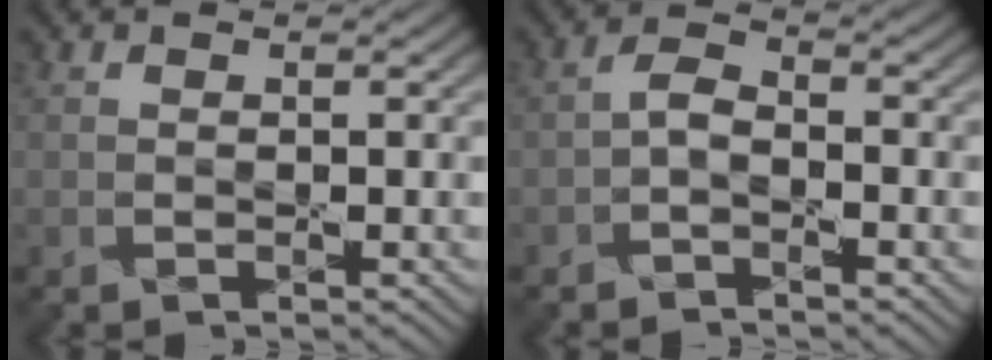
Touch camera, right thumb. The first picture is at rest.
{"total": 2.3, "force": [-1.2, 1.1, 1.6], "torque": [-0.032, 0.008, -0.031]}